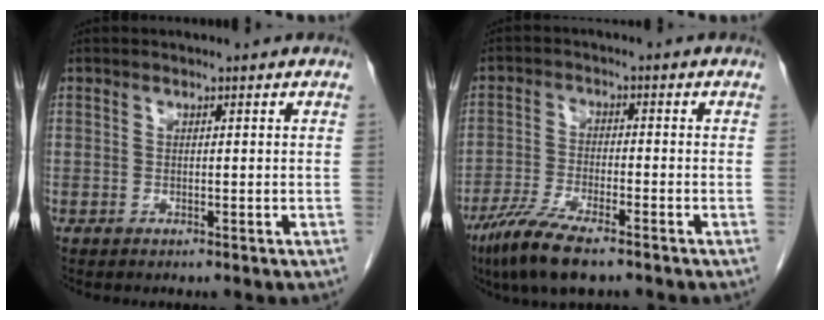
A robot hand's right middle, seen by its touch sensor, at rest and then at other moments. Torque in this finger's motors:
{"motor_torque": [1.21, -0.93, 0.14, 0.10]}